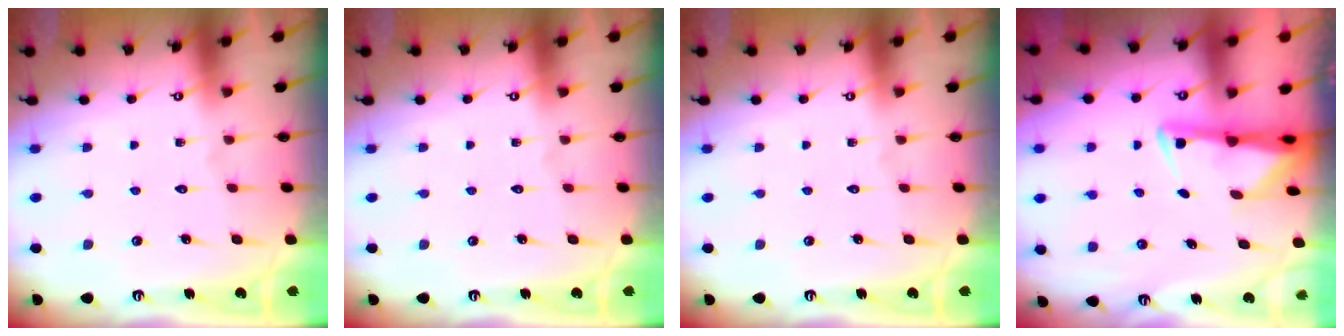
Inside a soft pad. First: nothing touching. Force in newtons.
{"total": 0.0}
{"total": 0.0}
{"total": 2.9, "press": 2.8, "slide": 0.6}